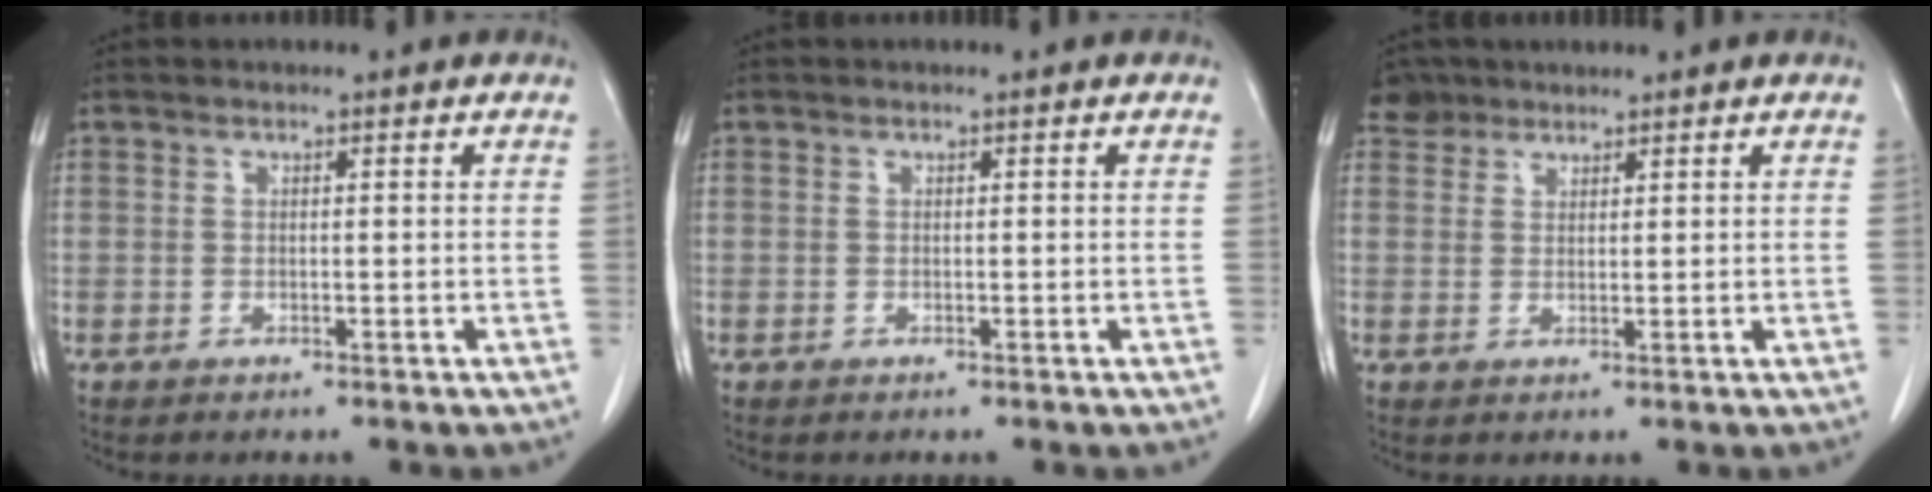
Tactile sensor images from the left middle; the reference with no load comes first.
{"total": 0.0}
{"total": 2.8, "force": [2.4, 1.5, -0.2], "torque": [0.002, 0.008, 0.043]}